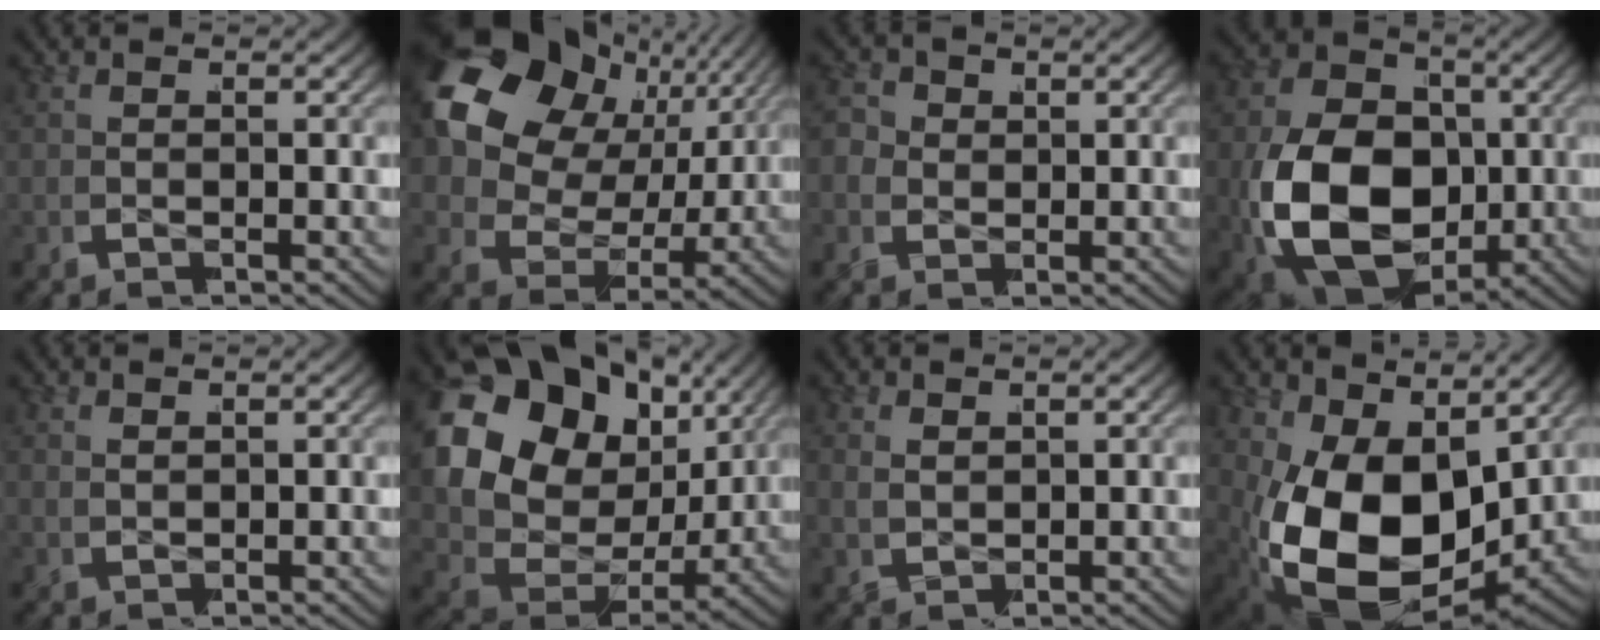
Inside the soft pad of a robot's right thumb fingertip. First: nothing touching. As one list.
[{"total": 17.5, "force": [2.5, 13.0, 11.5], "torque": [-0.248, -0.005, 0.033]}, {"total": 3.1, "force": [0.0, 2.9, 1.1], "torque": [-0.033, -0.011, 0.000]}, {"total": 18.8, "force": [-2.9, 13.6, 12.7], "torque": [-0.294, -0.075, -0.021]}, {"total": 0.8, "force": [0.8, 0.0, -0.1], "torque": [0.003, 0.004, 0.015]}, {"total": 21.3, "force": [2.9, 16.1, 13.7], "torque": [-0.284, 0.002, 0.024]}, {"total": 1.2, "force": [0.9, 0.7, 0.4], "torque": [-0.011, 0.000, 0.018]}, {"total": 14.7, "force": [-1.5, 9.2, 11.3], "torque": [-0.265, -0.059, 0.011]}]